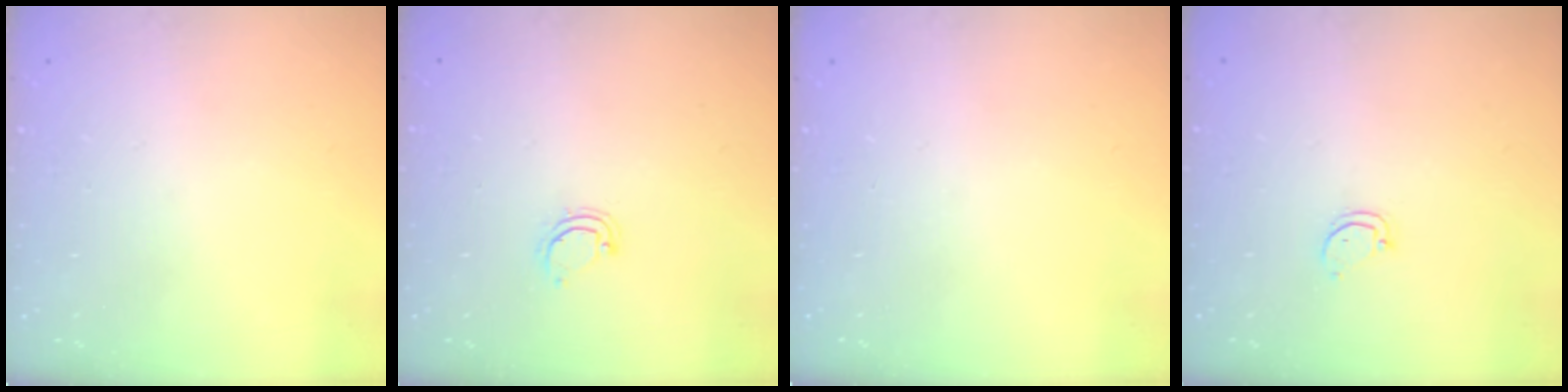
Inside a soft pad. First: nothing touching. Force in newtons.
{"total": 3.9, "press": 3.9, "slide": 0.3}
{"total": 0.0}
{"total": 2.6, "press": 2.6, "slide": 0.3}